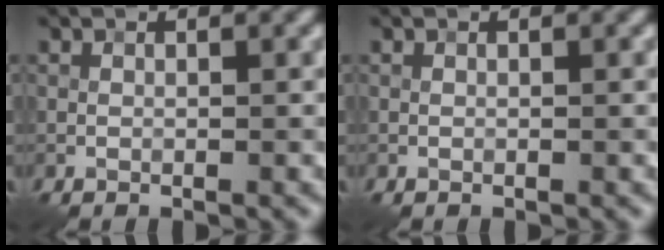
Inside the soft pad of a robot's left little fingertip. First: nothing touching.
{"total": 0.0}